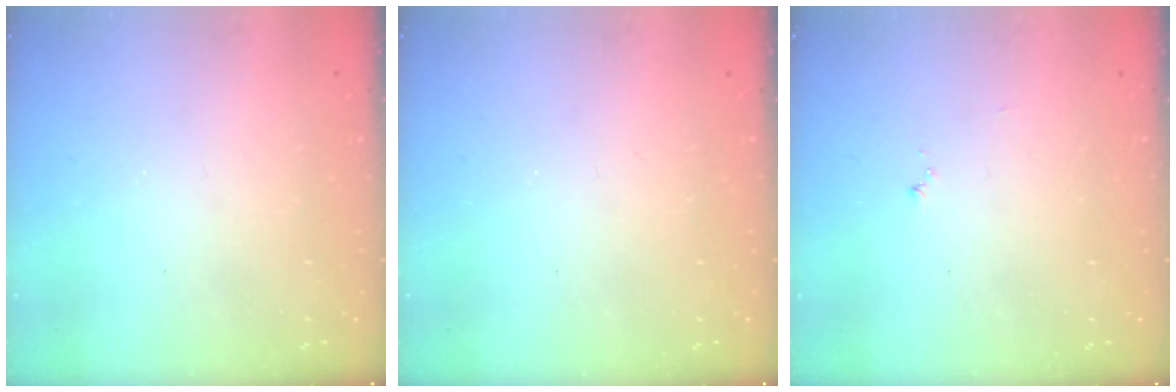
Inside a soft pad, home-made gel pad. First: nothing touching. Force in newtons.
{"total": 0.0}
{"total": 3.8, "press": 3.8, "slide": 0.3}